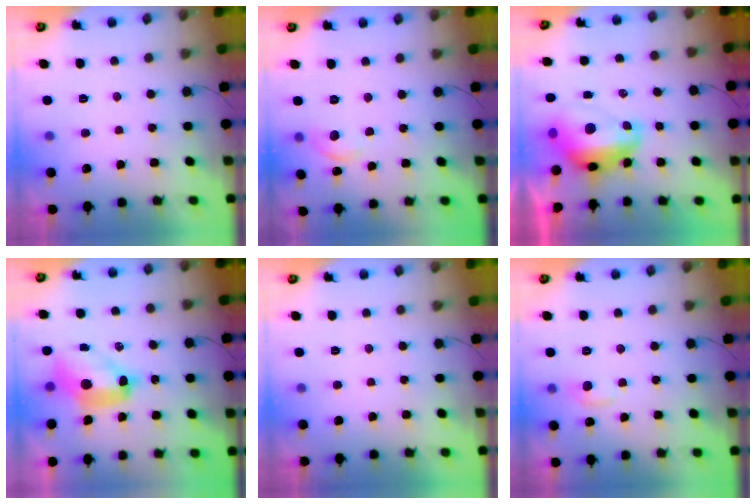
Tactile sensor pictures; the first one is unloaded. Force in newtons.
{"total": 6.2, "press": 6.2, "slide": 0.7}
{"total": 12.6, "press": 12.6, "slide": 1.0}
{"total": 10.6, "press": 10.6, "slide": 1.2}
{"total": 0.0}
{"total": 5.5, "press": 5.5, "slide": 0.7}